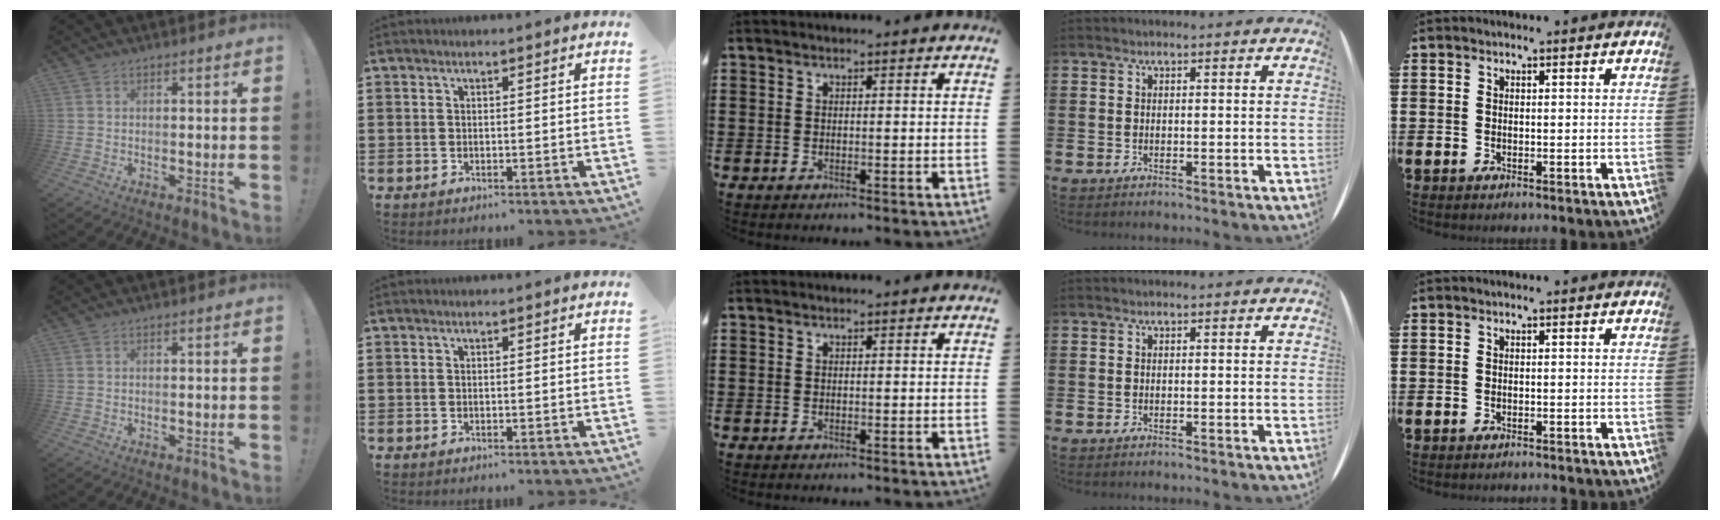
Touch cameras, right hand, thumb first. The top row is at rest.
{}